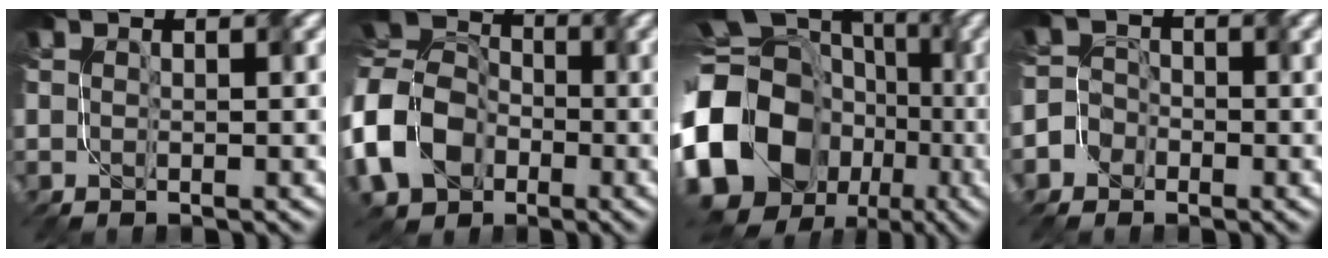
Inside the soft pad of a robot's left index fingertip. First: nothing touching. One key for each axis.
{"total": 10.4, "fx": -3.4, "fy": 7.6, "fz": 6.1, "tx": -0.153, "ty": 0.002, "tz": -0.081}
{"total": 19.0, "fx": -4.8, "fy": 15.9, "fz": 9.2, "tx": -0.204, "ty": -0.007, "tz": -0.119}
{"total": 3.3, "fx": -2.3, "fy": 2.5, "fz": 0.0, "tx": 0.021, "ty": 0.007, "tz": -0.050}